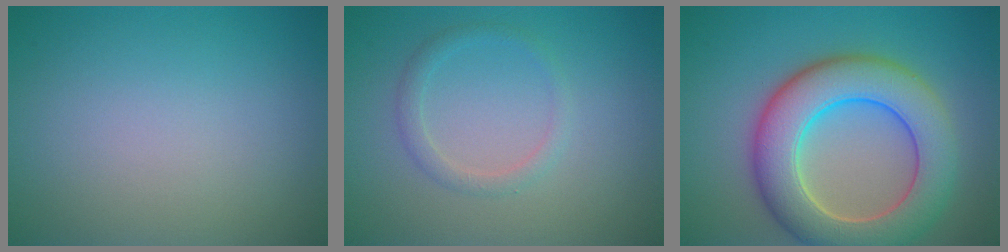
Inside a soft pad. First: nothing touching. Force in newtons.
{"total": 1.5, "press": 1.5, "slide": 0.1}
{"total": 9.0, "press": 9.0, "slide": 0.5}